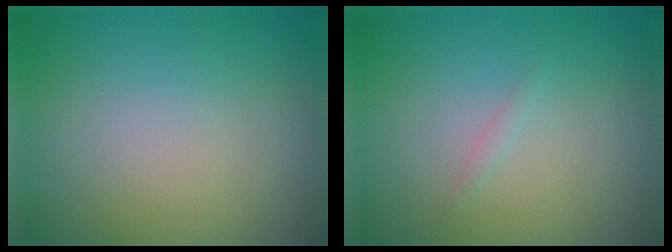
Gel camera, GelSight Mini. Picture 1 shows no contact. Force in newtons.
{"total": 0.5, "press": 0.5, "slide": 0.0}